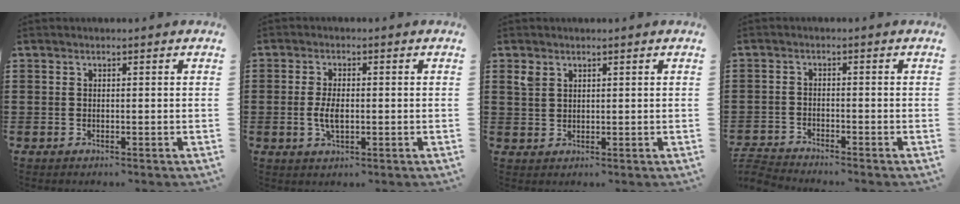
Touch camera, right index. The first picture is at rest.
{"total": 3.8, "force": [-0.4, 1.7, 3.4], "torque": [-0.077, -0.003, -0.012]}
{"total": 2.5, "force": [1.6, 1.8, 0.8], "torque": [-0.022, 0.008, 0.030]}
{"total": 2.7, "force": [-2.7, 0.0, -0.1], "torque": [-0.011, -0.003, -0.062]}